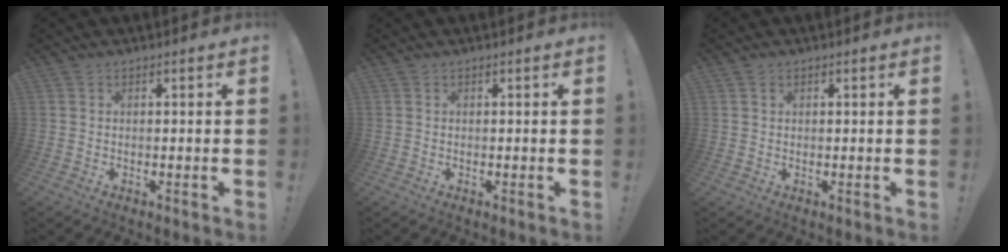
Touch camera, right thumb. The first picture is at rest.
{"total": 0.0}
{"total": 0.6, "force": [0.4, 0.3, 0.4], "torque": [-0.003, -0.001, 0.006]}